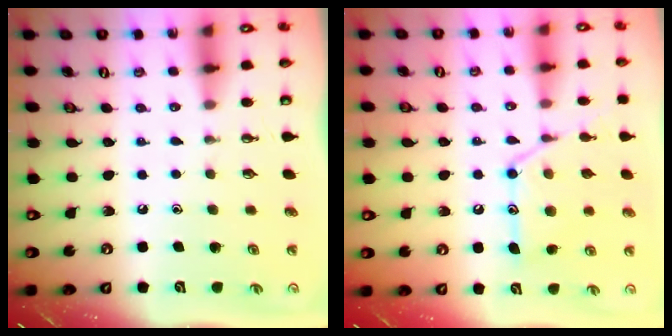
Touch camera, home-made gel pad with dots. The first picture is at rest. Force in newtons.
{"total": 13.6, "press": 13.6, "slide": 1.2}